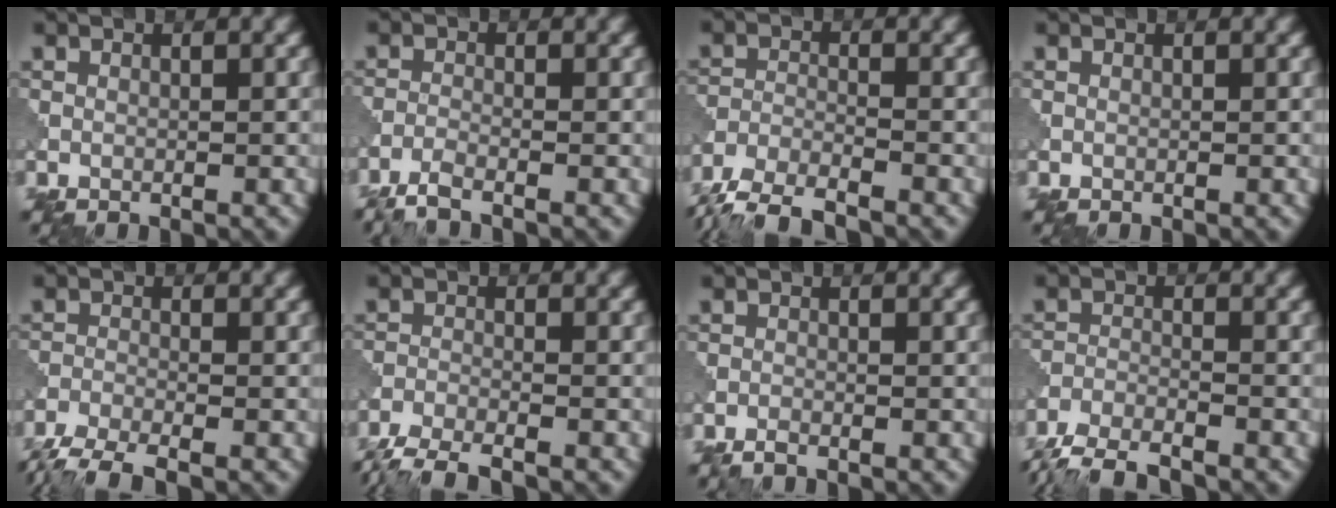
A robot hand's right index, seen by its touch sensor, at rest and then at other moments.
{"total": 2.2, "force": [-1.8, 0.3, 1.3], "torque": [-0.029, -0.005, -0.047]}
{"total": 5.7, "force": [-5.1, 1.0, 2.3], "torque": [-0.047, -0.016, -0.097]}
{"total": 0.0}
{"total": 4.8, "force": [-4.0, 0.9, 2.6], "torque": [-0.051, -0.010, -0.087]}
{"total": 5.0, "force": [-4.4, 0.7, 2.3], "torque": [-0.045, -0.019, -0.089]}
{"total": 0.8, "force": [-0.7, 0.1, 0.4], "torque": [-0.008, 0.001, -0.018]}
{"total": 5.5, "force": [-5.0, 0.8, 2.1], "torque": [-0.043, -0.018, -0.096]}